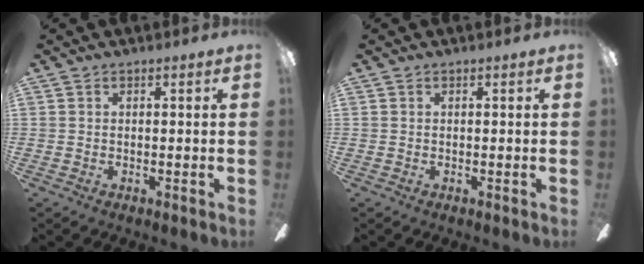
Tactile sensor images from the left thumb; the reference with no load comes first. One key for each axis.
{"total": 0.0}